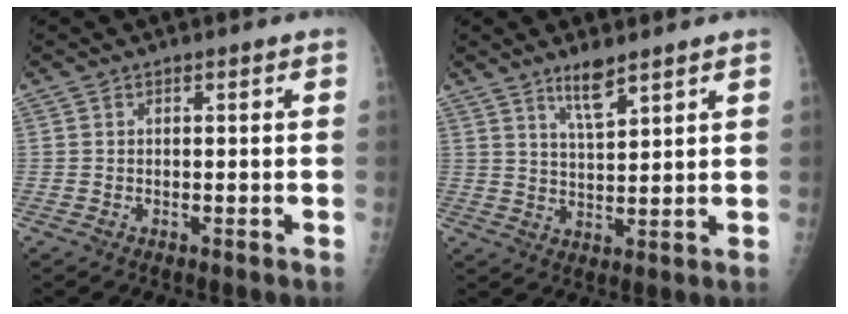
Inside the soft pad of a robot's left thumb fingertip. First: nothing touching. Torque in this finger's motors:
{"motor_torque": [1.09, 0.43, 0.54, -0.49, 0.07]}